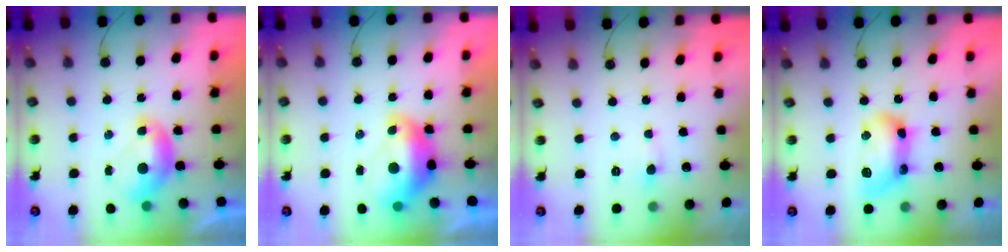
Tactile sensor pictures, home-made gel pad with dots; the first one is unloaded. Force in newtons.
{"total": 3.0, "press": 2.9, "slide": 0.7}
{"total": 1.6, "press": 1.6, "slide": 0.5}
{"total": 12.4, "press": 12.4, "slide": 0.5}